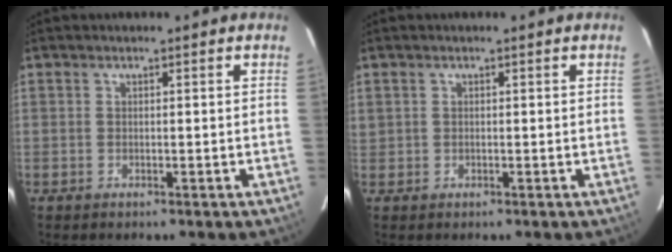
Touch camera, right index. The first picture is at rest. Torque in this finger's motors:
{"motor_torque": [-0.03, 0.00, 0.06, 0.01]}